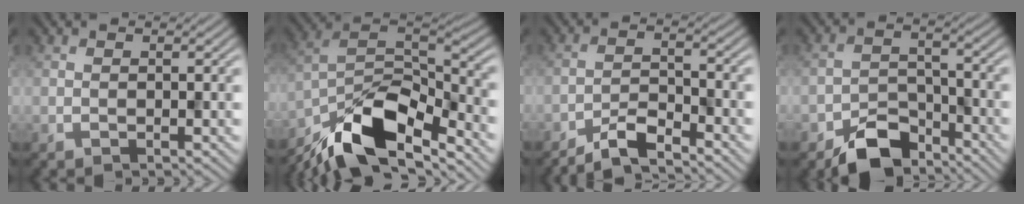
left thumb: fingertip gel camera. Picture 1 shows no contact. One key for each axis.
{"total": 14.0, "fx": -10.2, "fy": 4.6, "fz": 8.4, "tx": -0.165, "ty": -0.008, "tz": -0.193}
{"total": 4.9, "fx": -4.3, "fy": 0.7, "fz": 2.2, "tx": -0.042, "ty": 0.001, "tz": -0.086}
{"total": 7.4, "fx": -5.6, "fy": 3.7, "fz": 3.2, "tx": -0.053, "ty": -0.006, "tz": -0.111}